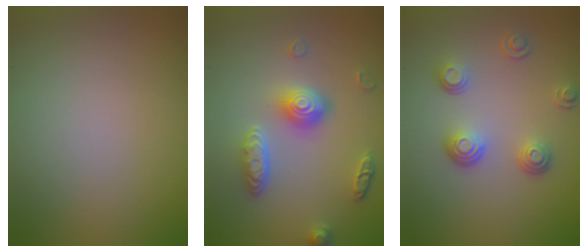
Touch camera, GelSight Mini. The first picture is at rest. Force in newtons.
{"total": 4.5, "press": 3.5, "slide": 2.8}
{"total": 3.5, "press": 2.6, "slide": 2.4}